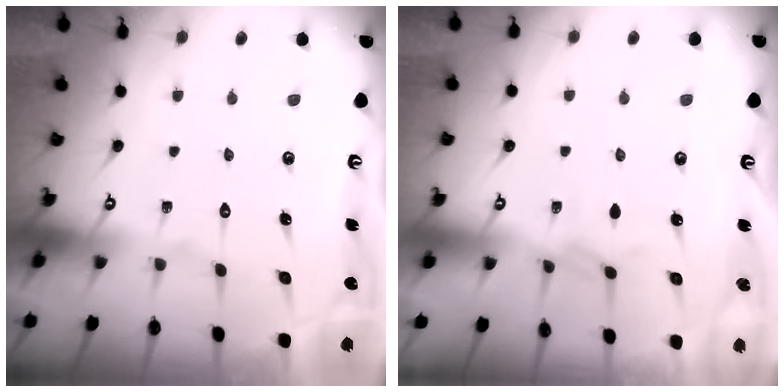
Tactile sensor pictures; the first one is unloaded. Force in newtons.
{"total": 4.5, "press": 4.4, "slide": 0.7}